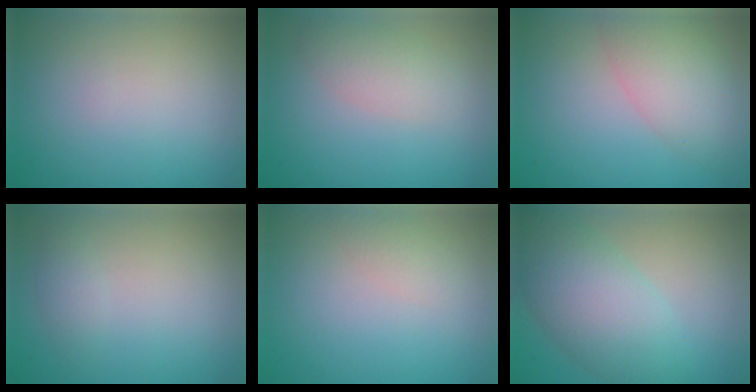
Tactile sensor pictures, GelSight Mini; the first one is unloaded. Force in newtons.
{"total": 2.5, "press": 2.5, "slide": 0.1}
{"total": 5.8, "press": 5.8, "slide": 0.4}
{"total": 1.1, "press": 1.1, "slide": 0.1}
{"total": 1.4, "press": 1.4, "slide": 0.1}
{"total": 7.1, "press": 7.1, "slide": 0.2}